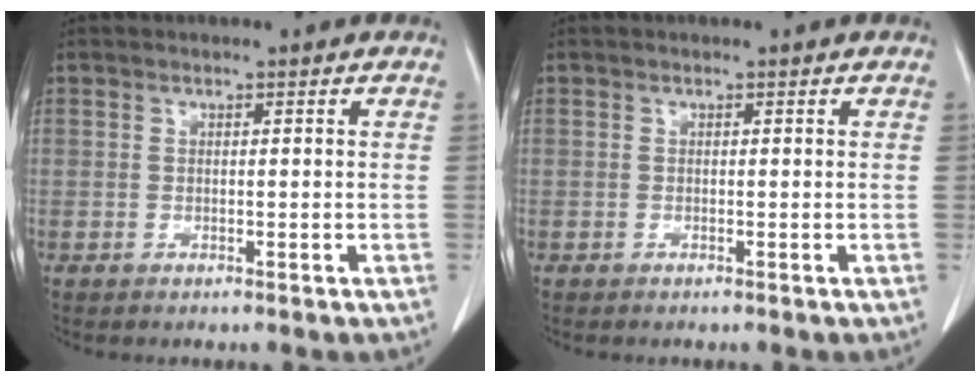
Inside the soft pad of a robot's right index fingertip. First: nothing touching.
{"total": 0.0}